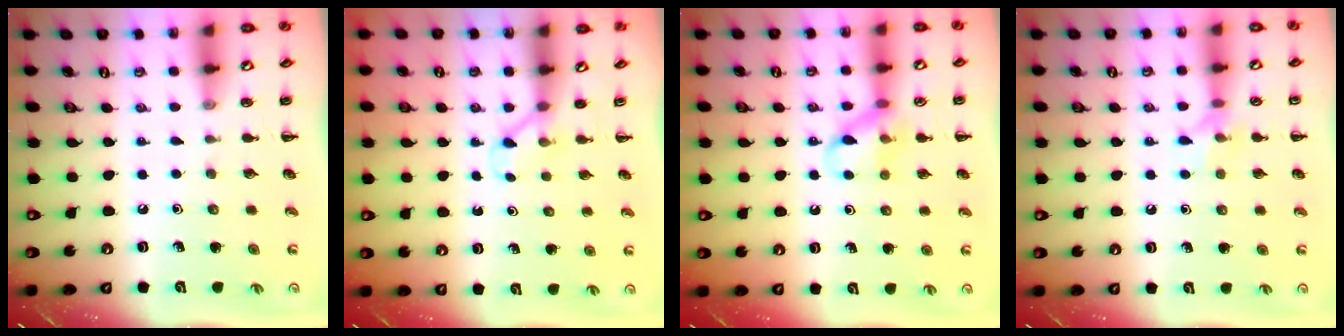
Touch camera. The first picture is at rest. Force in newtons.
{"total": 2.8, "press": 2.6, "slide": 1.0}
{"total": 9.8, "press": 9.8, "slide": 0.7}
{"total": 7.2, "press": 7.0, "slide": 1.5}